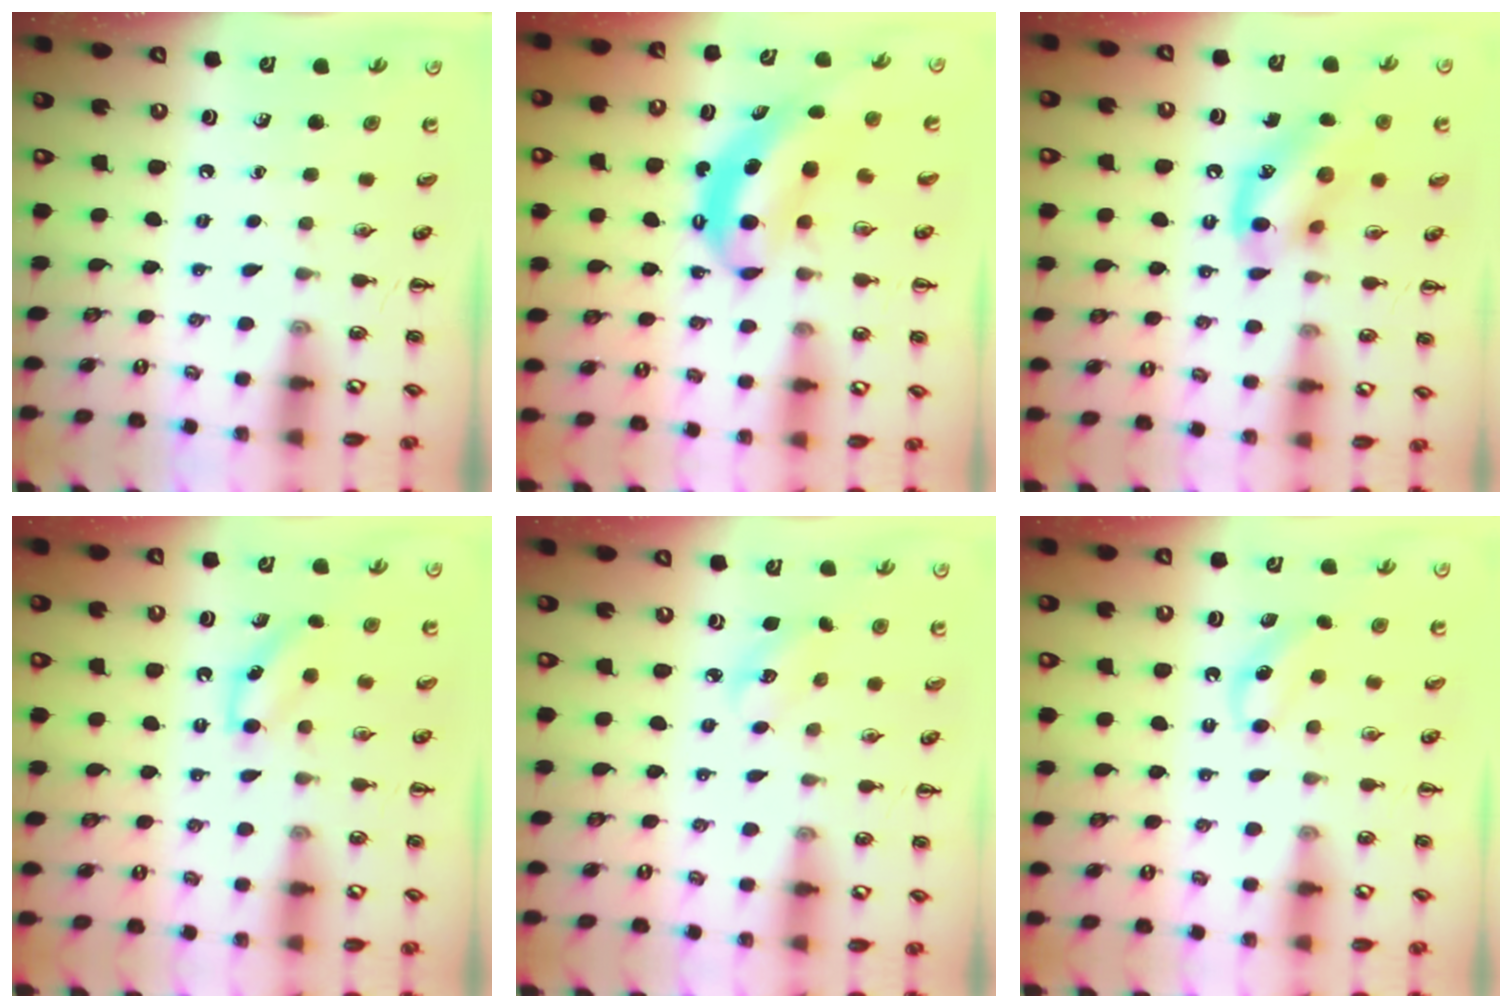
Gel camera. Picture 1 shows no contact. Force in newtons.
{"total": 6.9, "press": 6.7, "slide": 1.6}
{"total": 13.7, "press": 13.5, "slide": 2.7}
{"total": 6.1, "press": 5.9, "slide": 1.6}
{"total": 4.7, "press": 4.6, "slide": 1.1}
{"total": 5.4, "press": 5.2, "slide": 1.5}